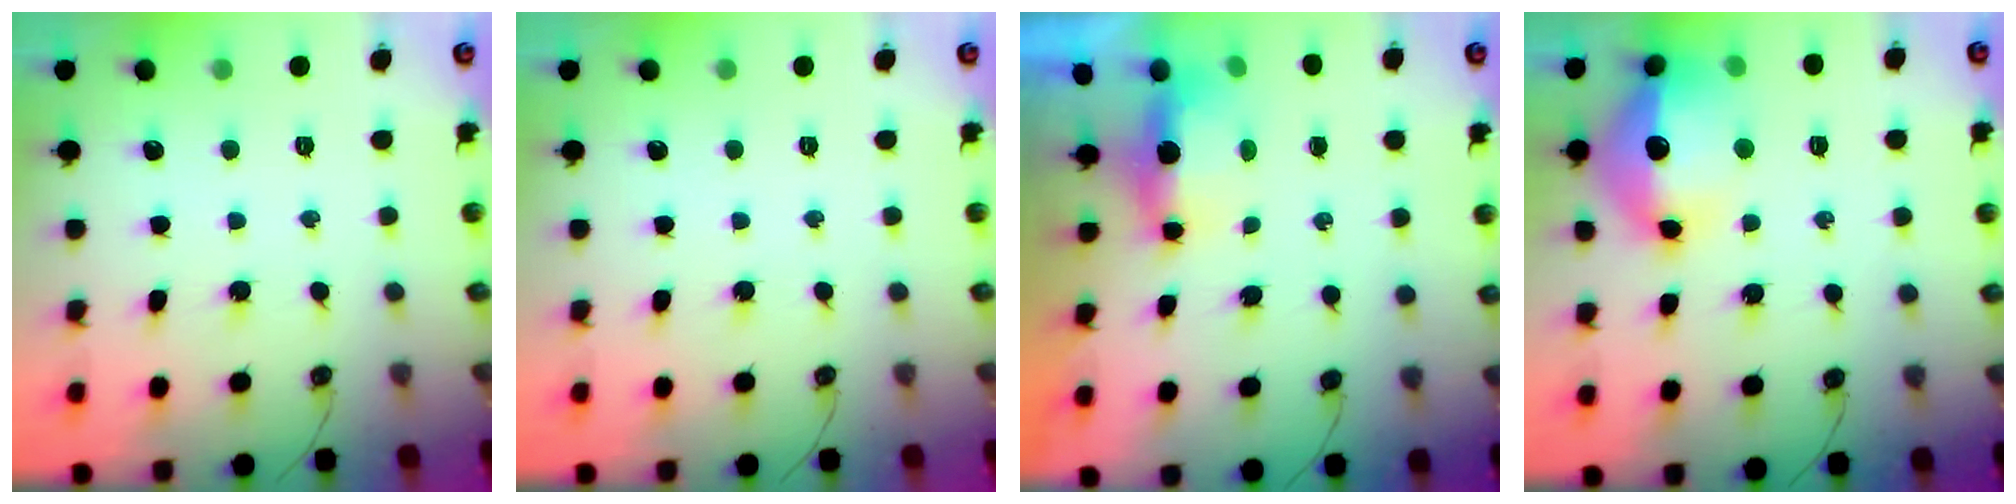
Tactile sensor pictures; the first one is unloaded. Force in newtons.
{"total": 0.0}
{"total": 14.2, "press": 7.1, "slide": 12.4}
{"total": 17.0, "press": 16.9, "slide": 1.6}